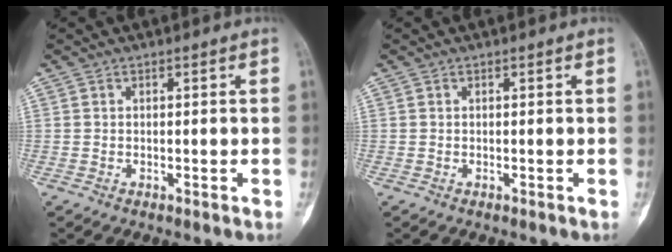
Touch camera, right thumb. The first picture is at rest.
{"total": 0.0}